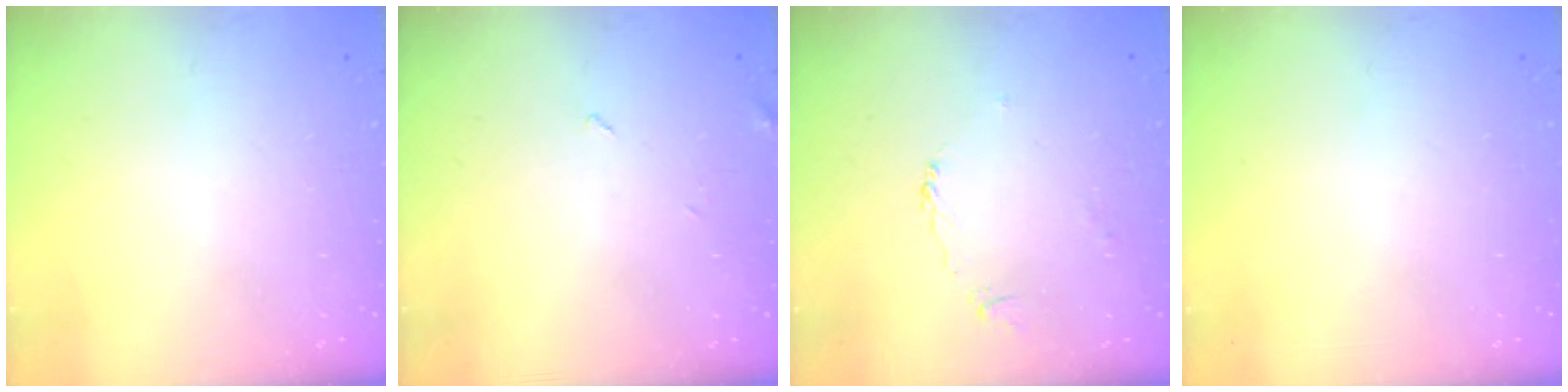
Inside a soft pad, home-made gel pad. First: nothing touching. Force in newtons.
{"total": 2.2, "press": 2.2, "slide": 0.3}
{"total": 1.8, "press": 1.8, "slide": 0.4}
{"total": 0.0}